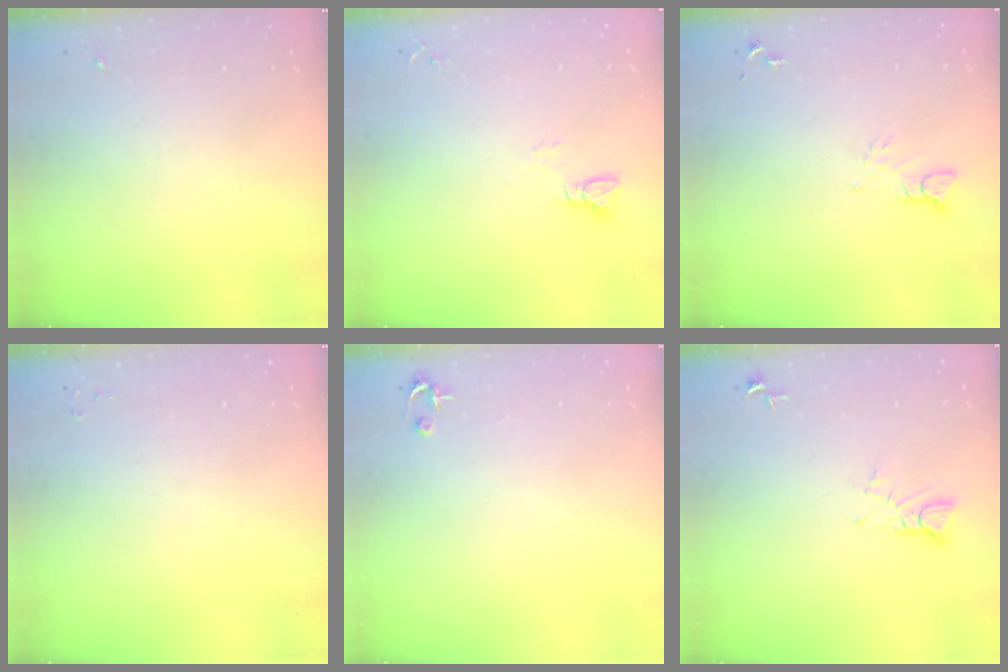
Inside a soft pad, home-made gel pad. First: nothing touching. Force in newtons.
{"total": 3.0, "press": 3.0, "slide": 0.3}
{"total": 3.2, "press": 3.2, "slide": 0.3}
{"total": 2.0, "press": 2.0, "slide": 0.3}
{"total": 2.5, "press": 2.5, "slide": 0.2}
{"total": 4.0, "press": 4.0, "slide": 0.3}